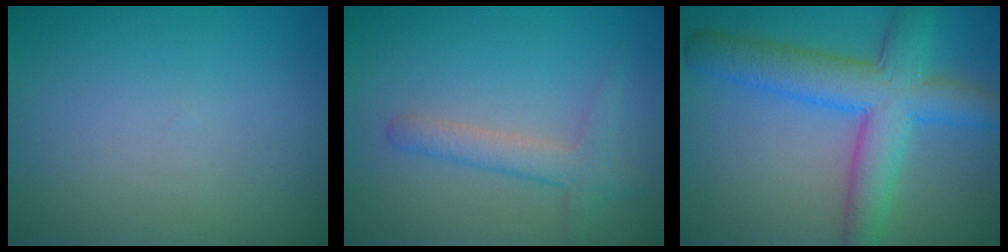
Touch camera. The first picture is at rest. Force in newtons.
{"total": 1.8, "press": 1.8, "slide": 0.2}
{"total": 7.4, "press": 7.4, "slide": 0.3}